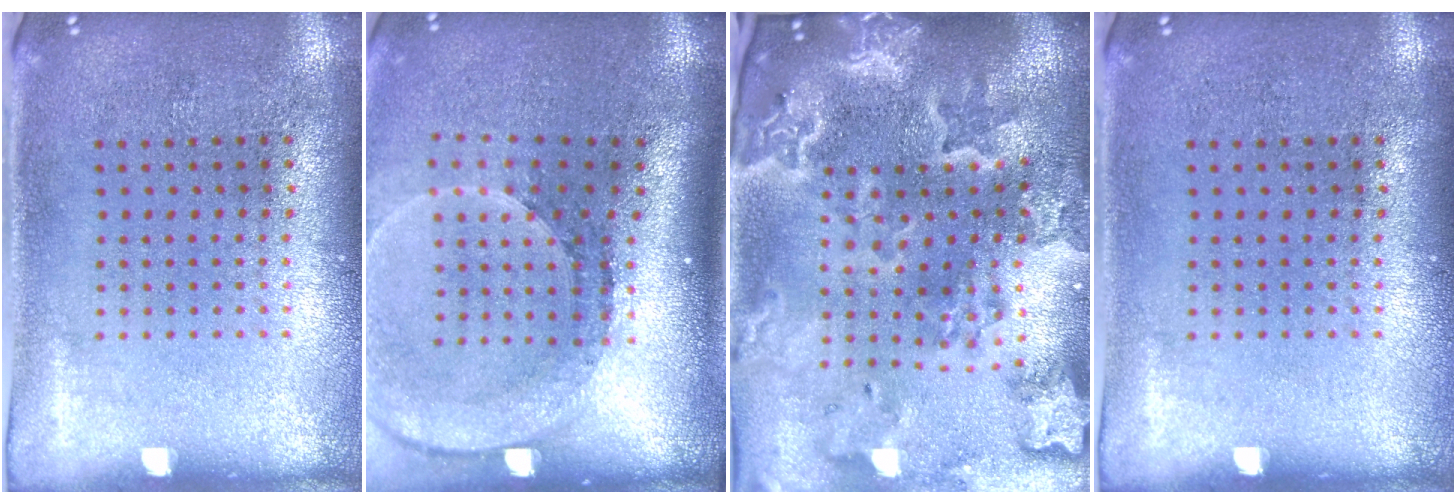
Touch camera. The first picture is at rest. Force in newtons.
{"total": 2.6, "press": 1.8, "slide": 1.9}
{"total": 4.7, "press": 3.8, "slide": 2.8}
{"total": 0.0}